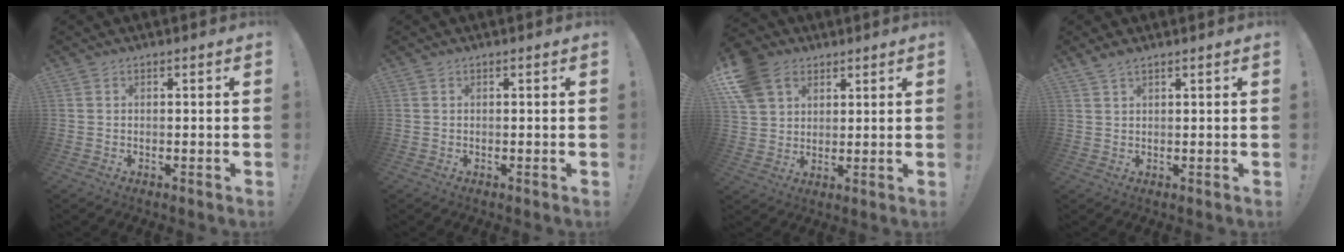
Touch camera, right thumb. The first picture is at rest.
{"total": 0.0}
{"total": 11.6, "force": [6.0, 8.7, 4.7], "torque": [-0.106, -0.027, 0.122]}
{"total": 2.0, "force": [1.7, 0.2, 1.0], "torque": [-0.028, -0.007, 0.033]}